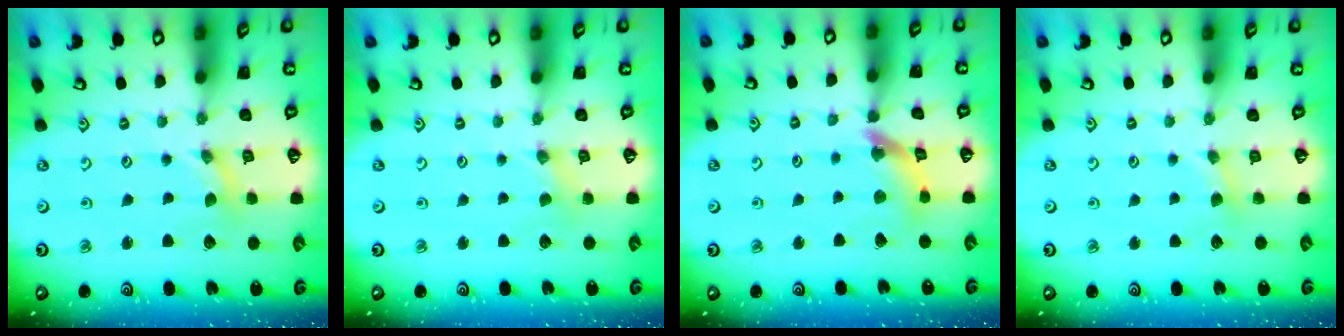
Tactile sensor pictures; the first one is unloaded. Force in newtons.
{"total": 2.5, "press": 2.4, "slide": 0.6}
{"total": 10.3, "press": 10.2, "slide": 1.1}
{"total": 2.1, "press": 2.0, "slide": 0.3}